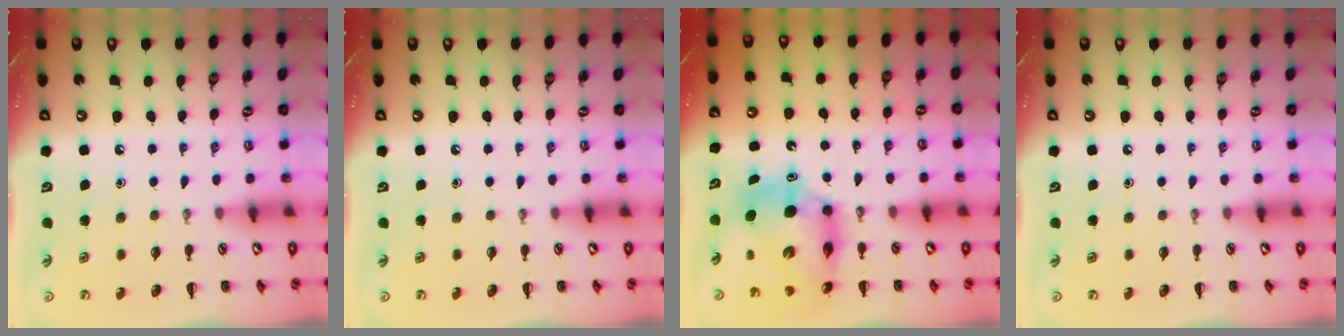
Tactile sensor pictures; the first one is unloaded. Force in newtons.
{"total": 0.0}
{"total": 11.3, "press": 10.8, "slide": 3.2}
{"total": 0.0}